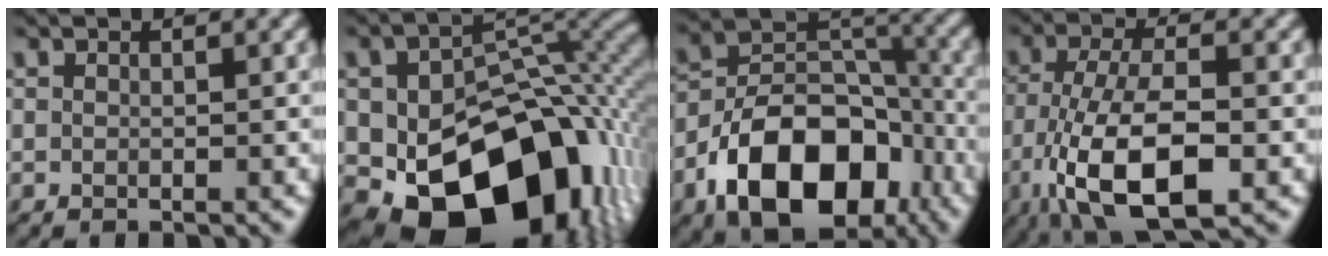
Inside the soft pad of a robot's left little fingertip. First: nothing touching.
{"total": 16.2, "force": [-5.5, 11.1, 10.4], "torque": [-0.141, -0.026, -0.078]}
{"total": 12.5, "force": [-6.3, 7.6, 7.7], "torque": [-0.133, 0.000, -0.115]}
{"total": 10.6, "force": [-4.3, 4.2, 8.7], "torque": [-0.175, -0.007, -0.077]}